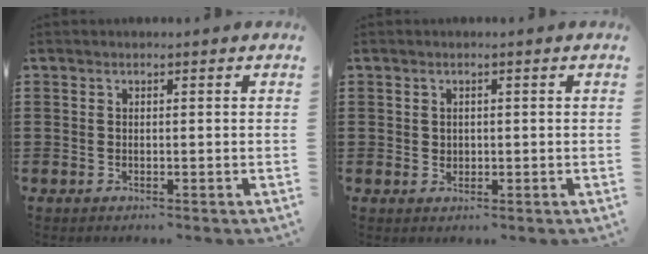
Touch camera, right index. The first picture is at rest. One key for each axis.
{"total": 1.0, "fx": 0.3, "fy": 0.9, "fz": 0.3, "tx": -0.009, "ty": 0.004, "tz": 0.007}